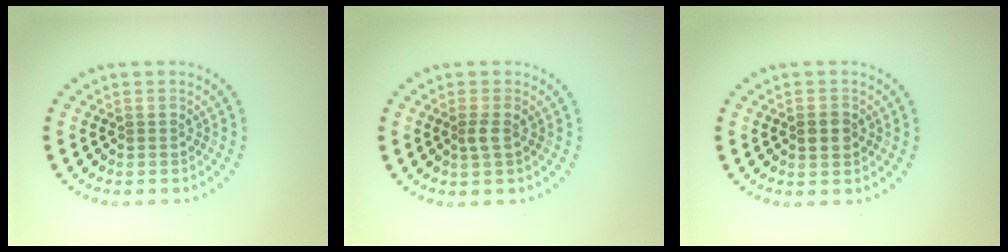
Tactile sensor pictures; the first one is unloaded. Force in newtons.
{"total": 1.3, "press": 1.1, "slide": 0.5}
{"total": 2.0, "press": 2.0, "slide": 0.2}